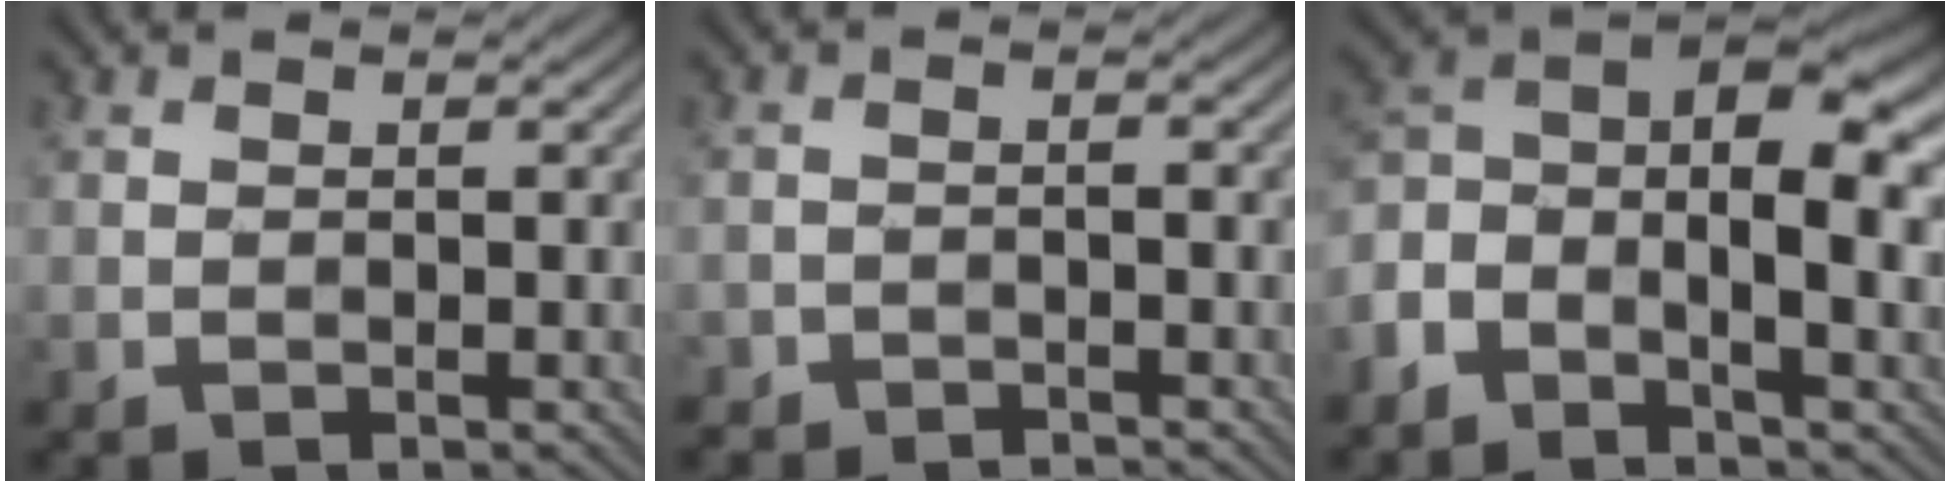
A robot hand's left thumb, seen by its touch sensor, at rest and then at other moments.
{"total": 2.2, "force": [-2.1, 0.6, 0.3], "torque": [-0.002, 0.001, -0.040]}
{"total": 11.3, "force": [-3.2, 5.2, 9.5], "torque": [-0.183, 0.008, -0.081]}